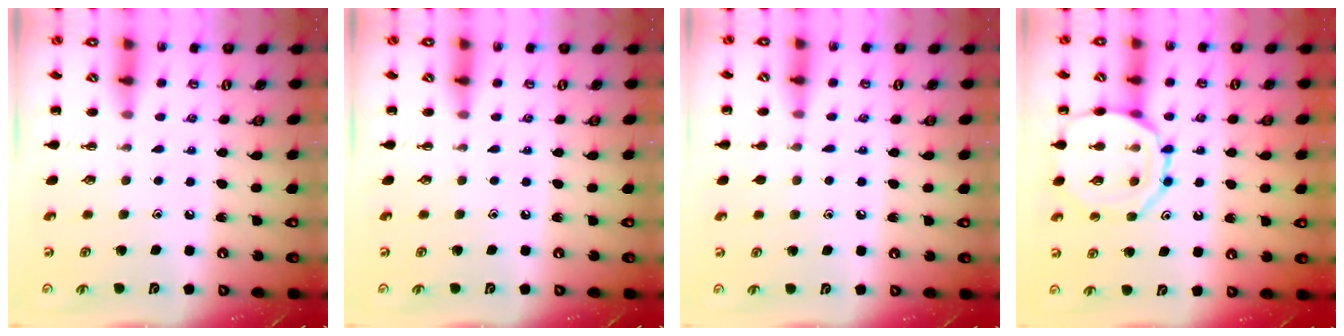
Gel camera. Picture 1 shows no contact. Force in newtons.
{"total": 0.0}
{"total": 4.2, "press": 3.9, "slide": 1.4}
{"total": 12.9, "press": 12.9, "slide": 1.2}